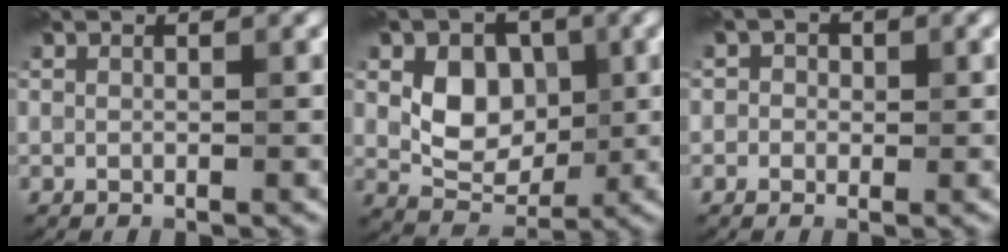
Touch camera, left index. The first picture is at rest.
{"total": 5.2, "force": [0.4, 4.0, 3.4], "torque": [-0.052, -0.008, 0.006]}
{"total": 1.3, "force": [-0.2, 1.3, 0.2], "torque": [0.010, -0.003, -0.013]}